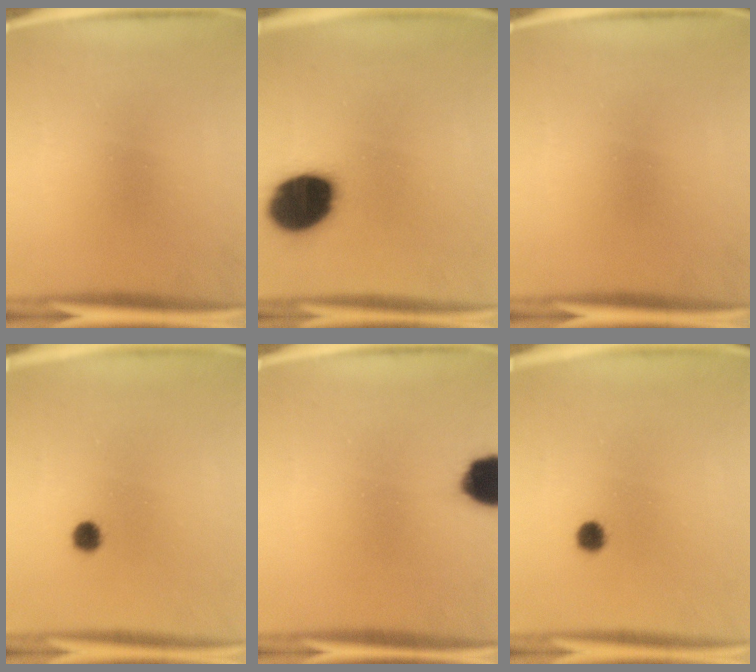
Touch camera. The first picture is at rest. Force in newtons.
{"total": 19.6}
{"total": 0.0}
{"total": 2.6}
{"total": 10.3}
{"total": 2.6}